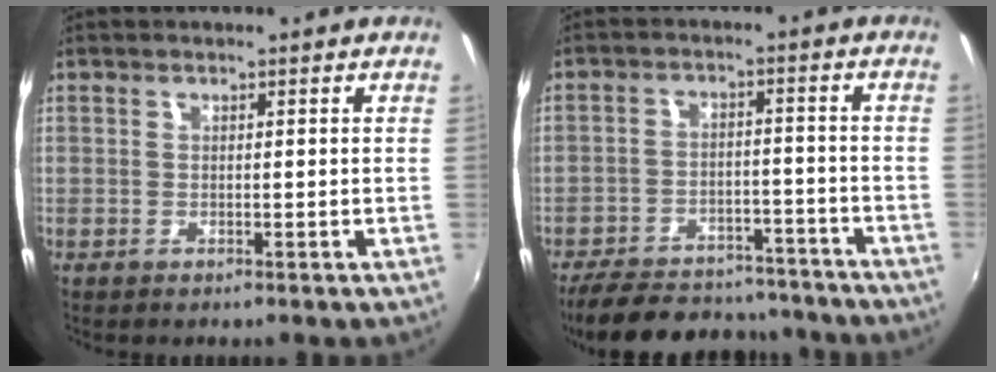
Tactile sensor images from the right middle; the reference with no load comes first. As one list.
[{"total": 20.6, "force": [-17.3, 8.0, 7.8], "torque": [-0.173, 0.022, -0.229]}]